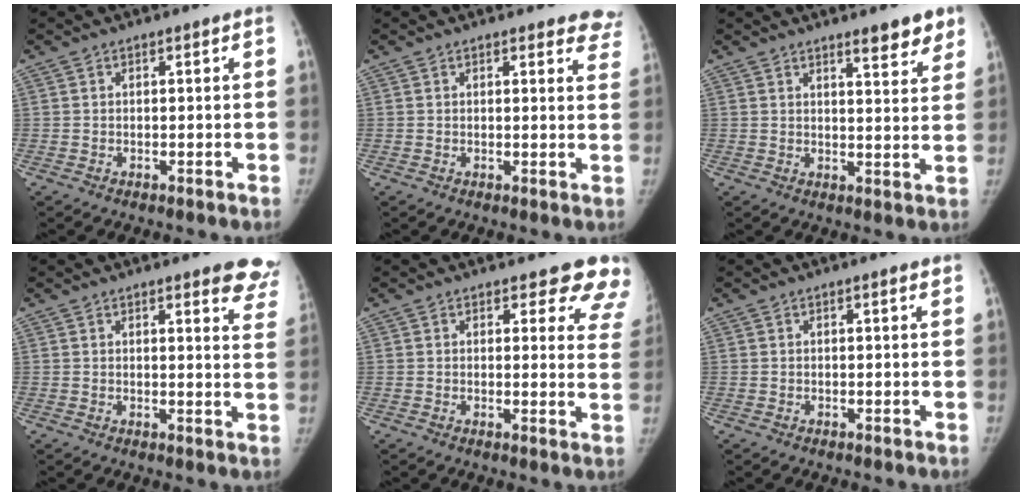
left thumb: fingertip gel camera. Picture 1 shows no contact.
{"total": 6.7, "force": [6.0, 2.3, 1.7], "torque": [0.029, -0.024, 0.041]}
{"total": 6.3, "force": [4.7, 1.6, 3.9], "torque": [-0.030, -0.031, 0.061]}
{"total": 10.0, "force": [8.0, 2.7, 5.4], "torque": [-0.019, -0.037, 0.068]}
{"total": 10.2, "force": [9.2, 3.8, 2.0], "torque": [0.038, -0.056, 0.067]}
{"total": 0.9, "force": [0.6, 0.1, 0.7], "torque": [-0.008, 0.000, 0.006]}